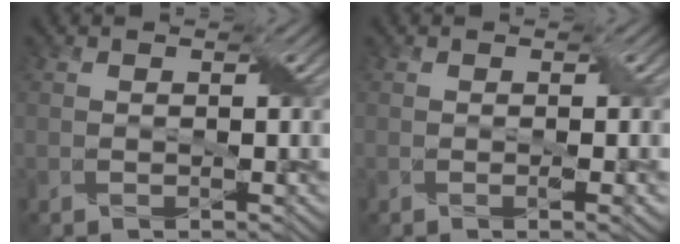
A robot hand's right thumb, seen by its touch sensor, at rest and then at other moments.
{"total": 1.4, "force": [-0.2, 0.0, 1.4], "torque": [-0.026, -0.001, -0.003]}